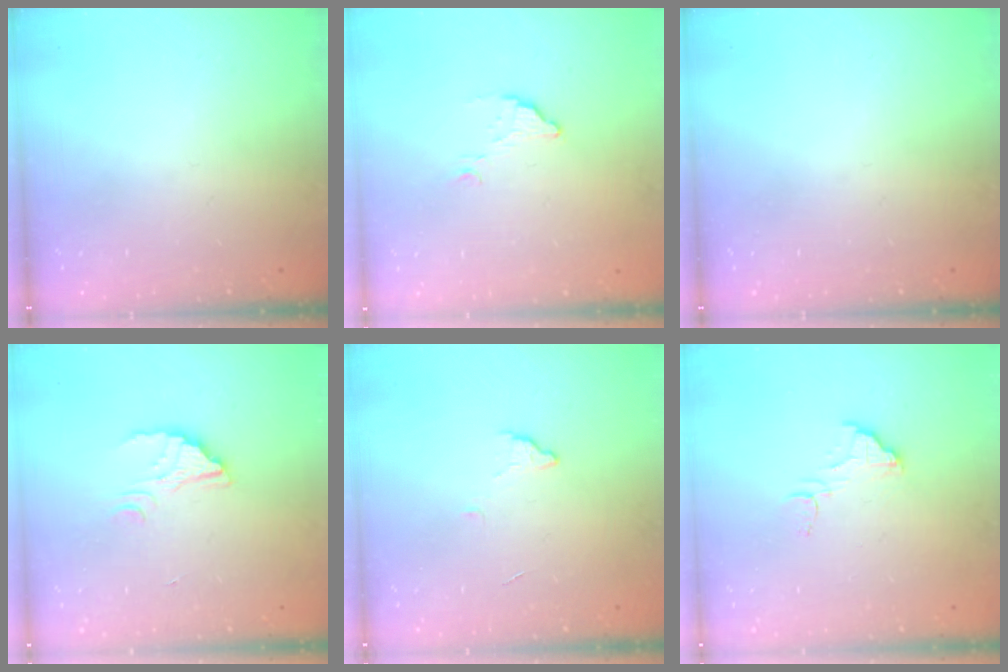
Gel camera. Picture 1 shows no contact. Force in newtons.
{"total": 4.6, "press": 4.6, "slide": 0.1}
{"total": 0.0}
{"total": 2.1, "press": 2.1, "slide": 0.2}
{"total": 3.2, "press": 3.2, "slide": 0.2}
{"total": 8.0, "press": 8.0, "slide": 0.3}